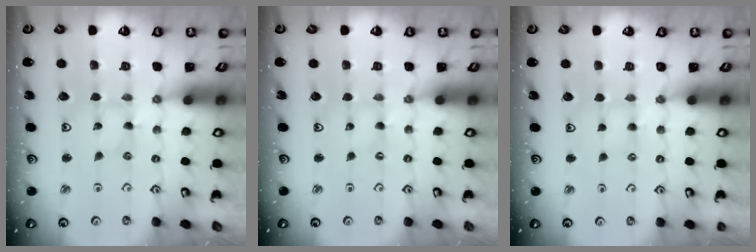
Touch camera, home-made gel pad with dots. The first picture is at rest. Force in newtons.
{"total": 0.0}
{"total": 2.6, "press": 2.6, "slide": 0.4}